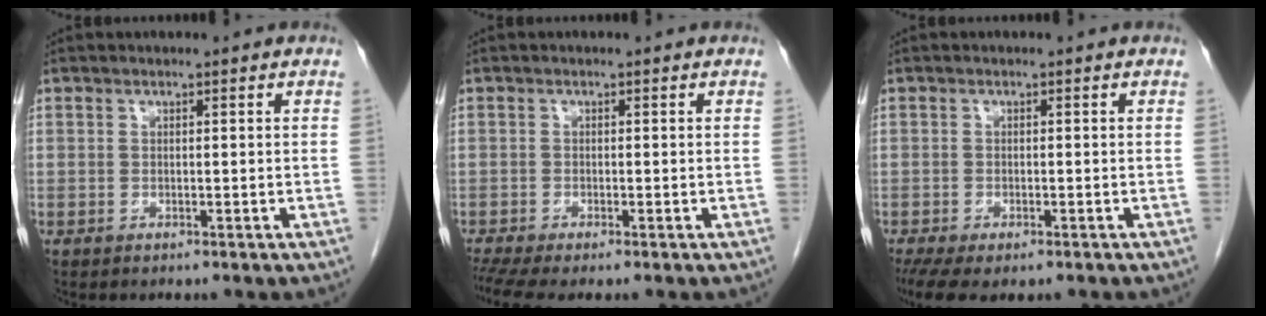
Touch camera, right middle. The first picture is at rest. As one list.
[{"total": 3.9, "force": [-3.0, 0.2, 2.4], "torque": [-0.050, -0.011, -0.056]}, {"total": 7.4, "force": [-5.0, 2.9, 4.6], "torque": [-0.090, -0.019, -0.078]}]